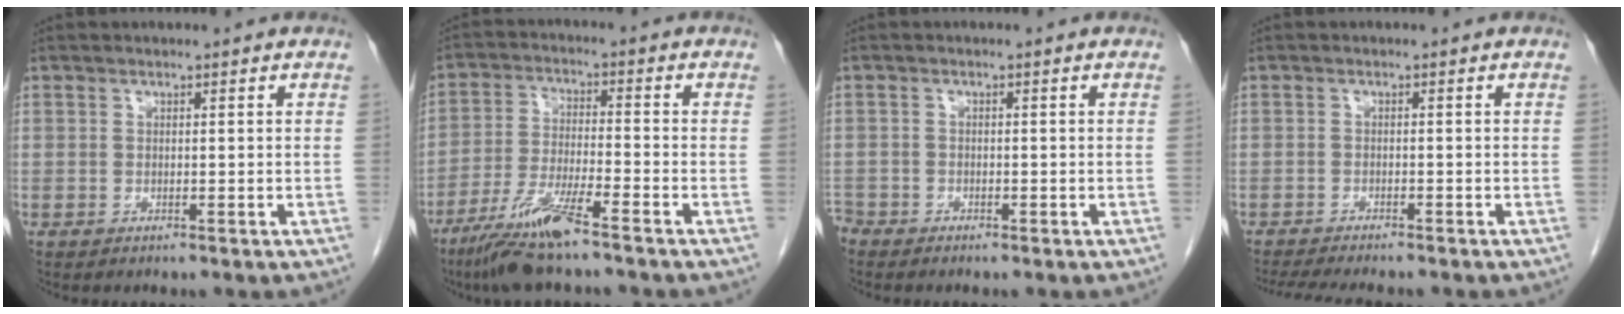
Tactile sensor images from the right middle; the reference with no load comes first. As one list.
[{"total": 9.7, "force": [-6.8, 0.1, 6.9], "torque": [-0.141, -0.028, -0.130]}, {"total": 1.8, "force": [-1.7, 0.7, 0.1], "torque": [-0.005, -0.002, -0.030]}, {"total": 8.1, "force": [-7.1, 0.8, 3.8], "torque": [-0.056, -0.015, -0.107]}]